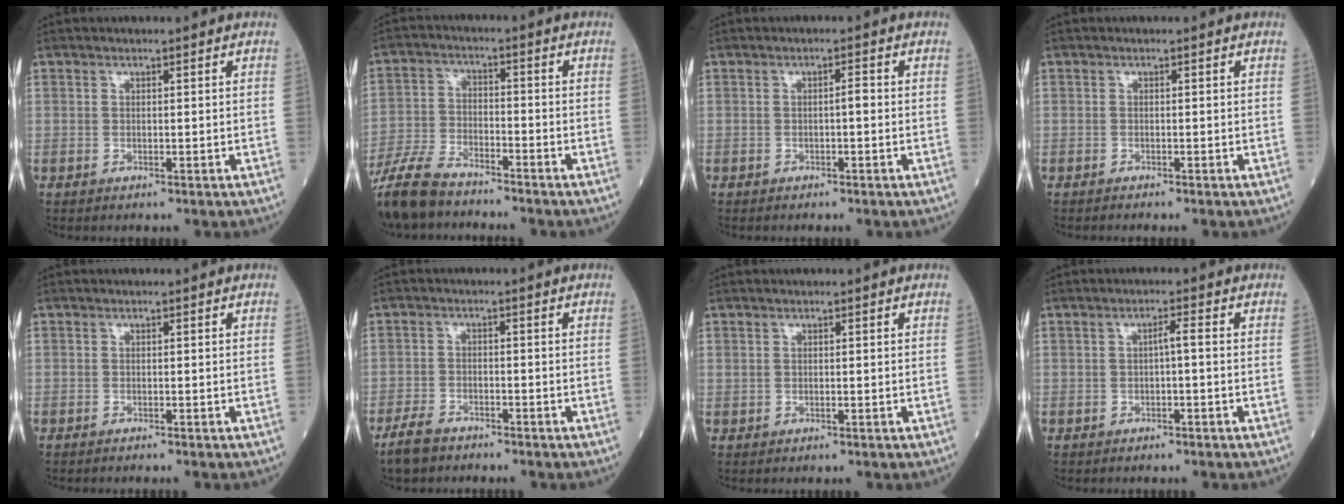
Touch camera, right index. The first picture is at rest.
{"total": 11.3, "force": [-9.7, 2.7, 5.1], "torque": [-0.103, -0.028, -0.181]}
{"total": 1.2, "force": [-0.2, 0.2, 1.2], "torque": [-0.017, 0.003, -0.004]}
{"total": 0.8, "force": [-0.8, -0.1, 0.2], "torque": [-0.005, -0.001, -0.013]}
{"total": 1.4, "force": [-1.3, 0.1, 0.5], "torque": [-0.008, -0.001, -0.015]}
{"total": 4.3, "force": [-3.7, 1.6, 1.7], "torque": [-0.040, -0.004, -0.068]}
{"total": 0.0}
{"total": 1.6, "force": [-0.3, 0.0, 1.6], "torque": [-0.023, 0.005, -0.005]}